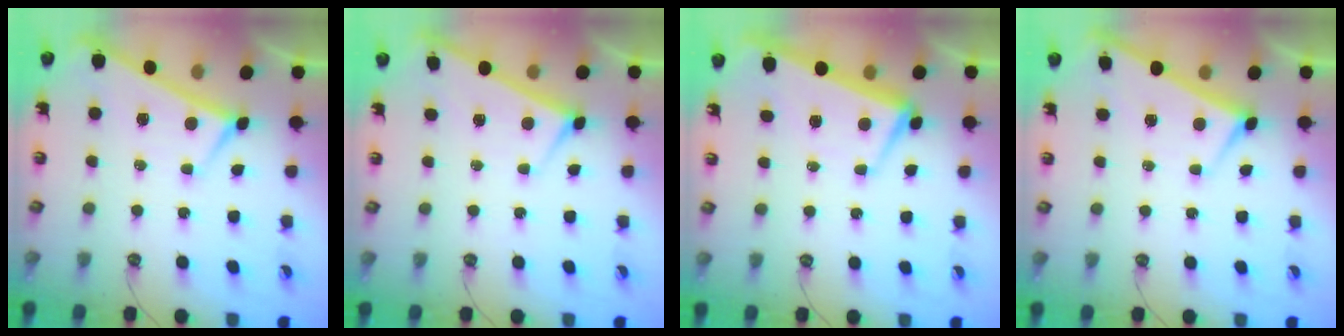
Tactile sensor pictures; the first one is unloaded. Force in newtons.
{"total": 1.2, "press": 1.1, "slide": 0.6}
{"total": 0.9, "press": 0.4, "slide": 0.8}
{"total": 1.2, "press": 1.1, "slide": 0.4}